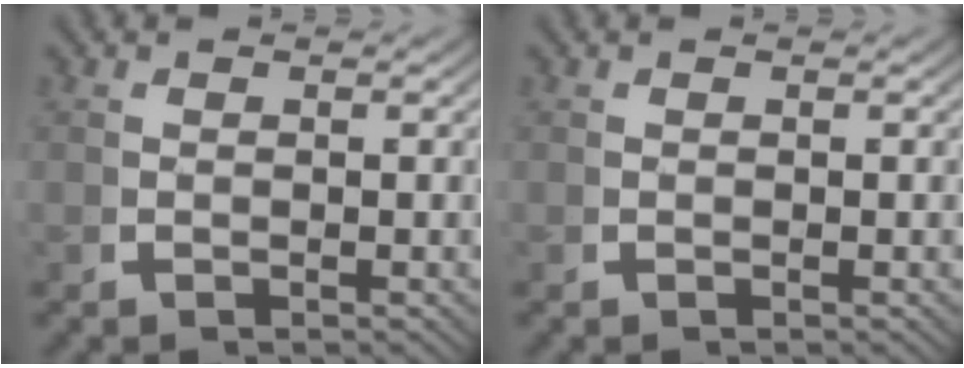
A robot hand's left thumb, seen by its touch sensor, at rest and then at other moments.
{"total": 0.0}